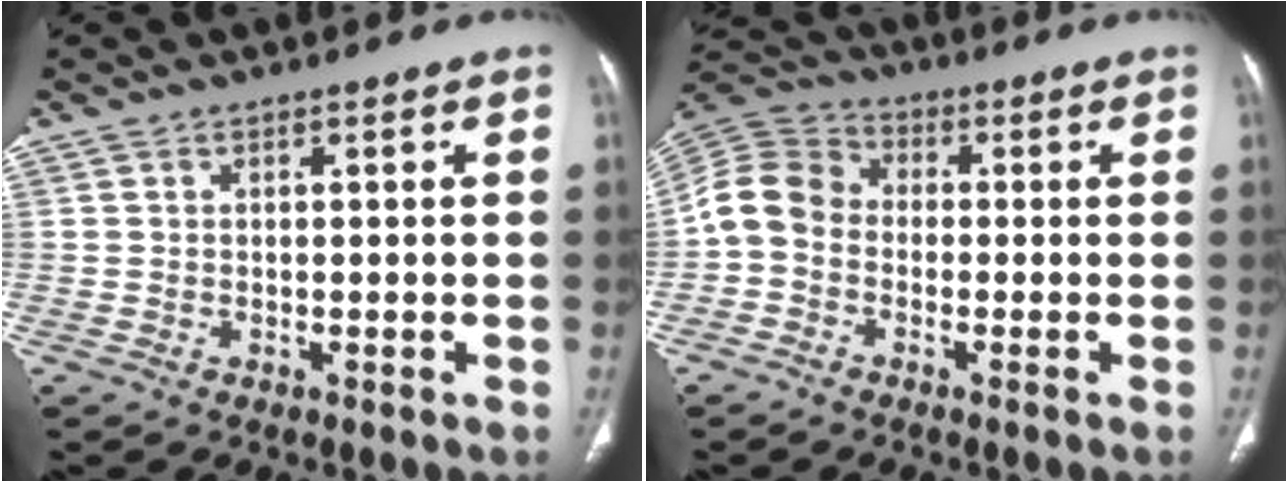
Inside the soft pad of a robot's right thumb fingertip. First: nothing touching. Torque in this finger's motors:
{"motor_torque": [1.20, 1.49, 0.38, -0.92, 0.21]}